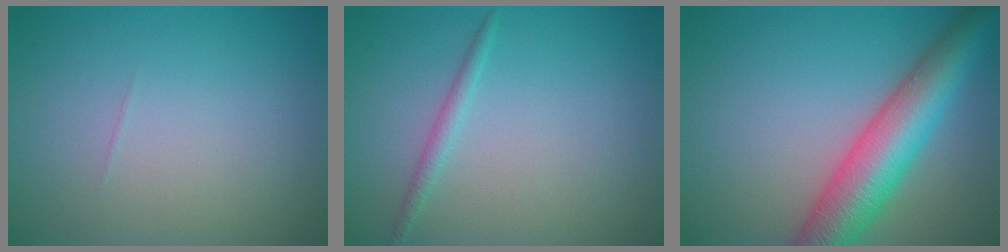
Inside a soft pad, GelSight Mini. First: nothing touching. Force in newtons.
{"total": 1.2, "press": 1.2, "slide": 0.1}
{"total": 8.5, "press": 8.5, "slide": 0.2}